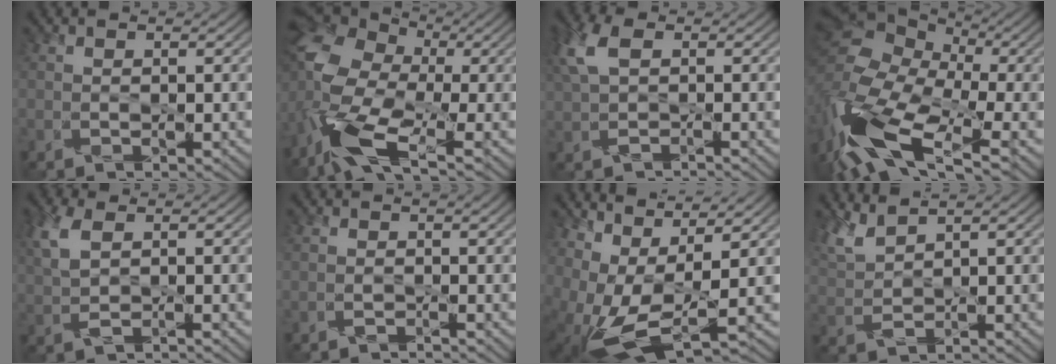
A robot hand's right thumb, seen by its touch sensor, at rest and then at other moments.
{"total": 15.7, "force": [-6.2, 8.7, 11.6], "torque": [-0.287, -0.014, -0.125]}
{"total": 4.6, "force": [1.1, 2.7, 3.6], "torque": [-0.095, 0.017, 0.016]}
{"total": 16.7, "force": [-6.1, 8.9, 12.8], "torque": [-0.300, -0.011, -0.119]}
{"total": 3.7, "force": [1.1, 1.8, 3.0], "torque": [-0.082, 0.012, 0.020]}
{"total": 0.6, "force": [-0.5, -0.2, -0.1], "torque": [0.009, 0.003, -0.014]}
{"total": 9.6, "force": [2.0, 4.9, 8.0], "torque": [-0.170, -0.005, 0.040]}
{"total": 3.7, "force": [3.1, 0.8, 1.7], "torque": [-0.056, 0.010, 0.067]}